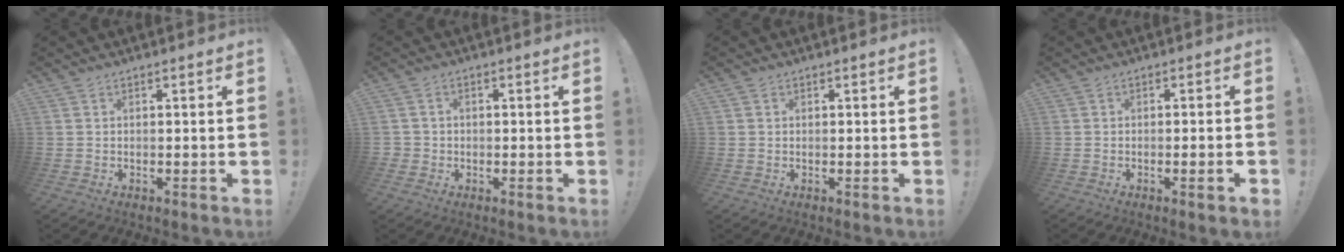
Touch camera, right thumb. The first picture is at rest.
{"total": 2.1, "force": [-0.6, 1.8, 0.8], "torque": [-0.015, 0.007, -0.010]}
{"total": 0.5, "force": [0.2, 0.5, 0.0], "torque": [0.004, 0.000, 0.003]}
{"total": 3.0, "force": [-0.9, -0.4, 2.8], "torque": [-0.051, -0.003, -0.013]}